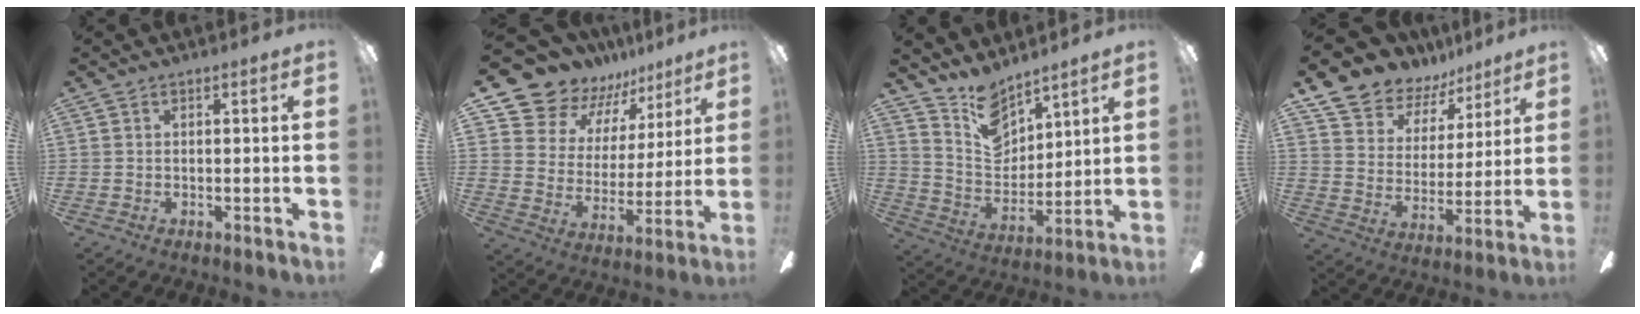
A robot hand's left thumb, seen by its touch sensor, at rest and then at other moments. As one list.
[{"total": 12.5, "force": [10.9, 6.2, 0.5], "torque": [-0.048, -0.098, 0.207]}, {"total": 11.8, "force": [9.7, 5.8, 3.7], "torque": [-0.079, -0.062, 0.189]}, {"total": 11.6, "force": [10.0, 5.6, 2.0], "torque": [-0.059, -0.080, 0.188]}]